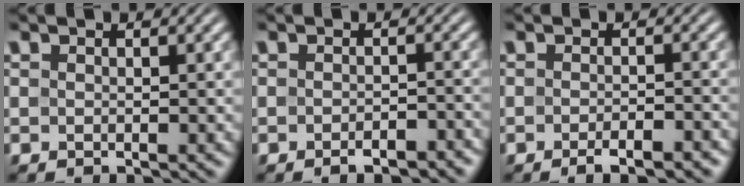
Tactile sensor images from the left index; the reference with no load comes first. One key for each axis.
{"total": 2.6, "fx": -1.9, "fy": 0.8, "fz": 1.6, "tx": -0.020, "ty": 0.004, "tz": -0.025}
{"total": 3.3, "fx": -2.1, "fy": 0.8, "fz": 2.3, "tx": -0.032, "ty": 0.001, "tz": -0.032}